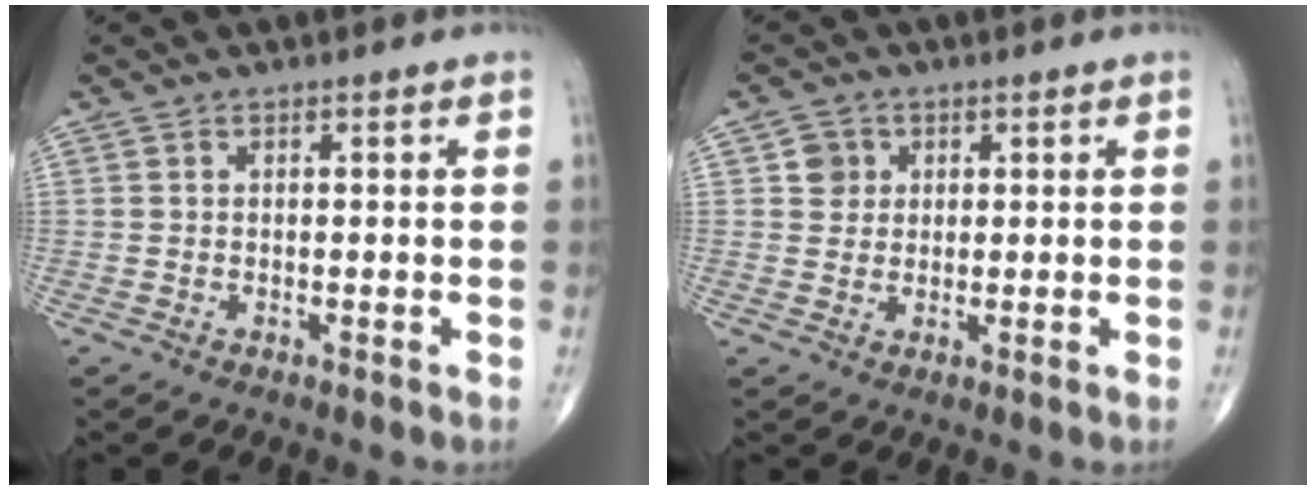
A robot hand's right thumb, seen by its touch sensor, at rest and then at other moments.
{"total": 3.3, "force": [1.0, 3.1, 0.6], "torque": [0.010, -0.001, 0.012]}